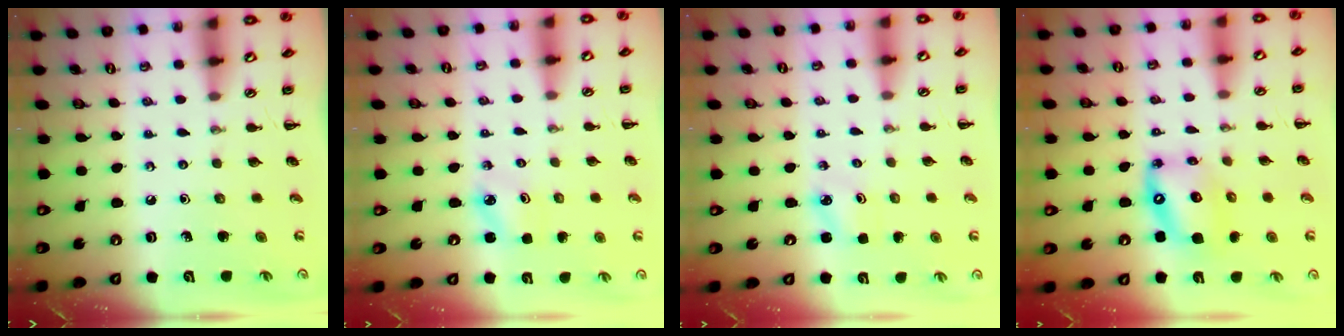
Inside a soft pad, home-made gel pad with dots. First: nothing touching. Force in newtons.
{"total": 2.3, "press": 2.3, "slide": 0.4}
{"total": 1.7, "press": 1.7, "slide": 0.2}
{"total": 13.5, "press": 13.1, "slide": 3.4}